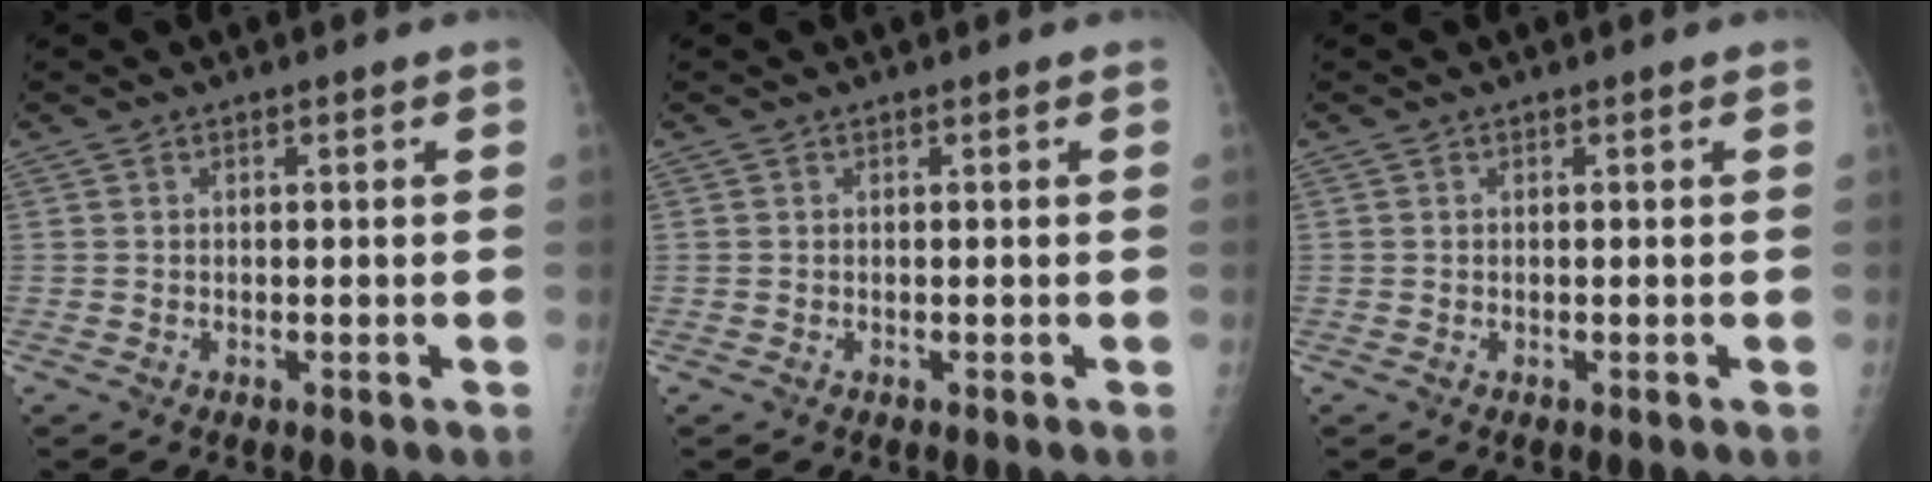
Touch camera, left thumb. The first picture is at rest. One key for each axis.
{"total": 0.0}
{"total": 0.0}